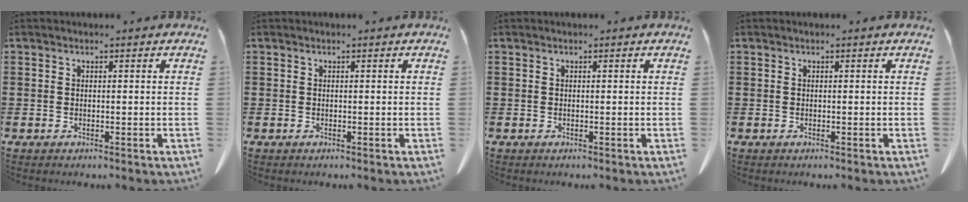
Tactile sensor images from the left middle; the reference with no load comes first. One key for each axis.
{"total": 0.0}
{"total": 0.0}
{"total": 0.0}